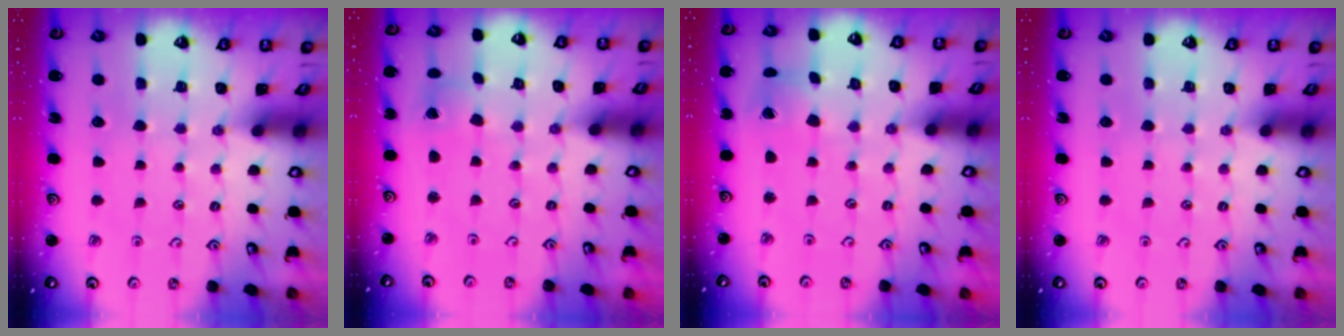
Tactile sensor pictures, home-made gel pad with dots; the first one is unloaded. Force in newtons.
{"total": 2.8, "press": 2.8, "slide": 0.1}
{"total": 2.0, "press": 2.0, "slide": 0.3}
{"total": 0.0}